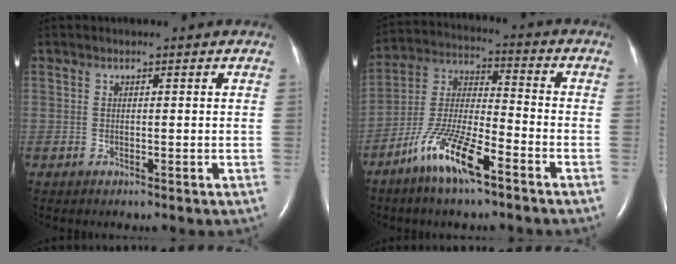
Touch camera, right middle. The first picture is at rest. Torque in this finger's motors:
{"motor_torque": [1.23, -0.91, 0.47, 0.21]}